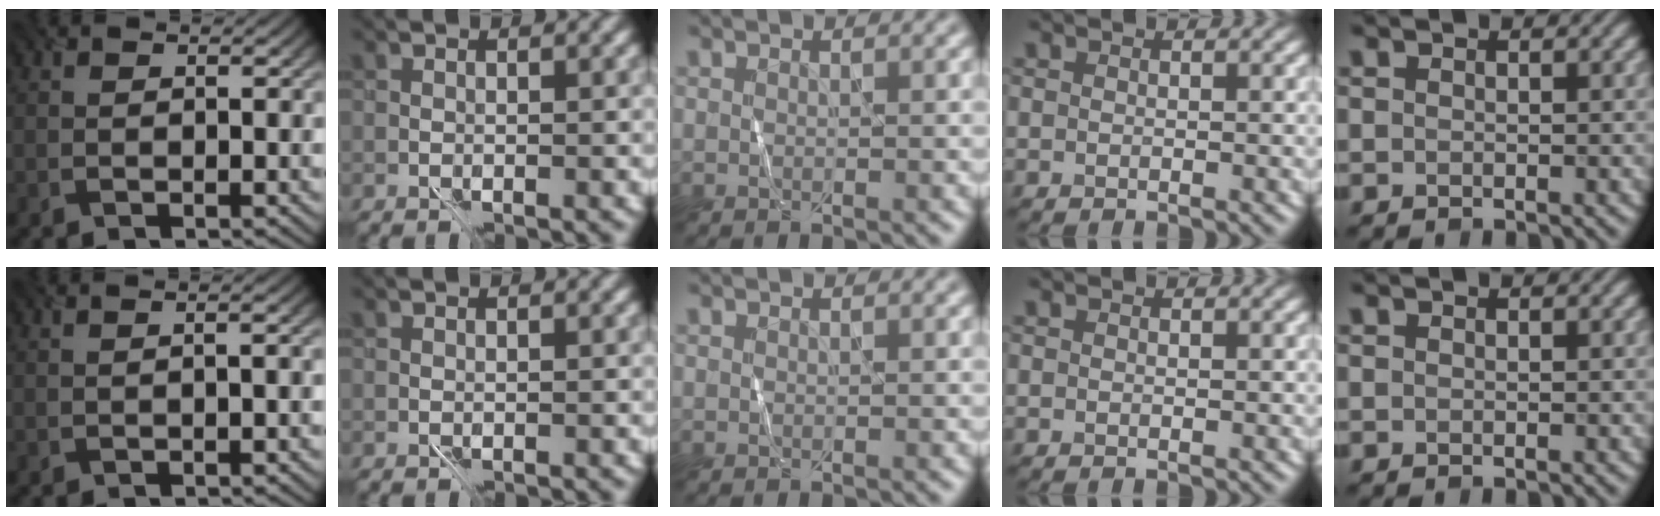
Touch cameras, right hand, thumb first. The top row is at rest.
{"thumb": {"total": 1.6, "force": [0.0, 0.5, 1.5], "torque": [-0.017, 0.007, -0.002]}}